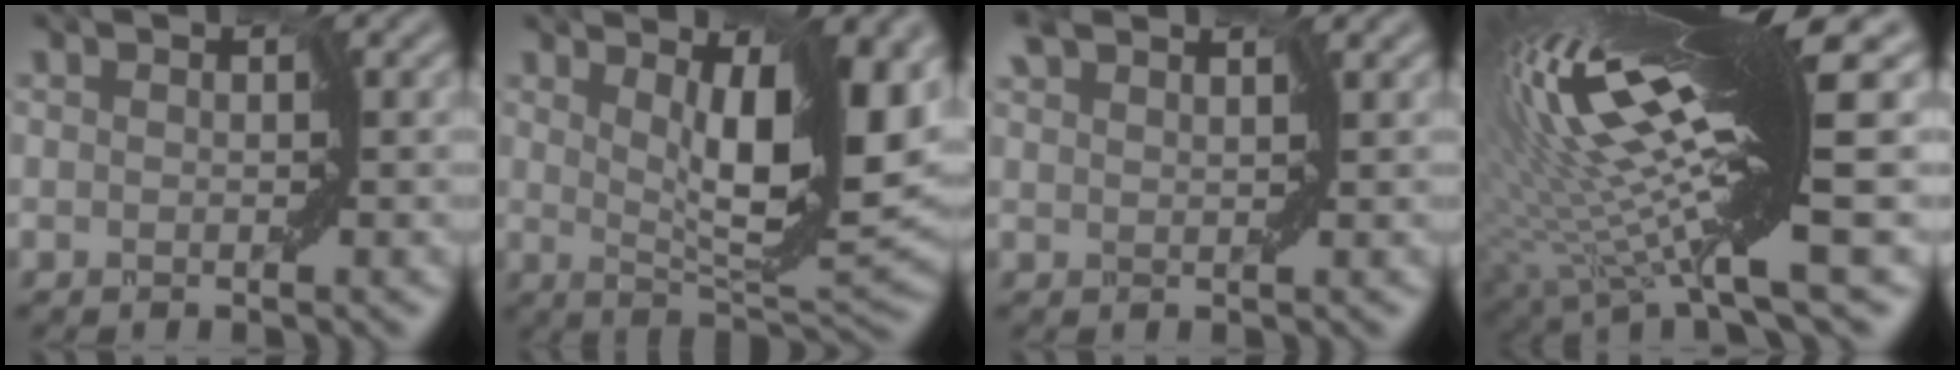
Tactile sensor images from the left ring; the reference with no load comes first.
{"total": 9.4, "force": [2.0, 2.6, 8.8], "torque": [-0.141, -0.012, 0.037]}
{"total": 1.3, "force": [1.2, 0.2, 0.5], "torque": [-0.010, 0.002, 0.018]}
{"total": 16.1, "force": [4.6, 2.2, 15.2], "torque": [-0.283, 0.009, 0.093]}